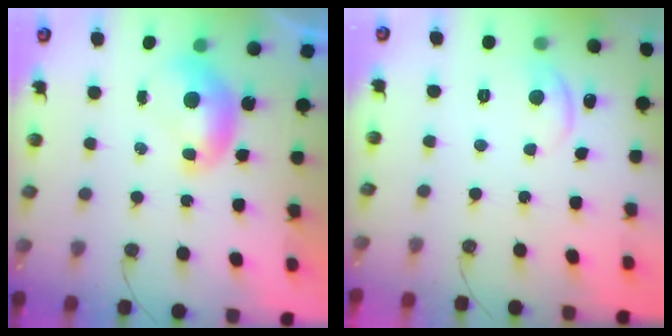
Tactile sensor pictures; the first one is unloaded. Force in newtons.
{"total": 3.0, "press": 2.9, "slide": 0.4}